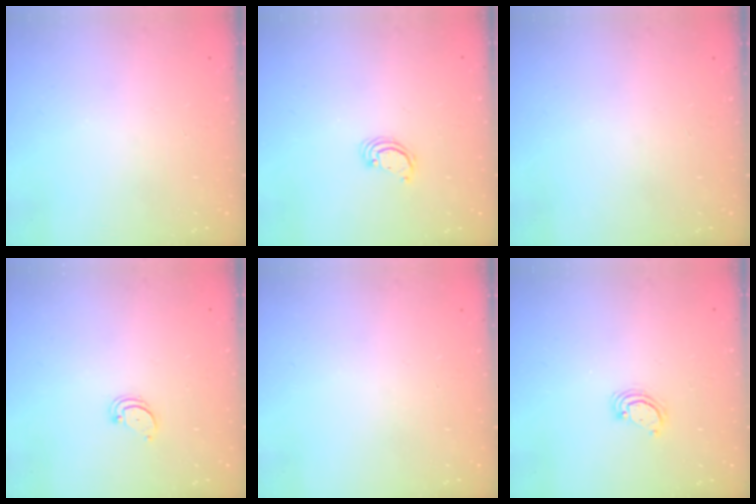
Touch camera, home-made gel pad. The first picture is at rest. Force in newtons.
{"total": 2.6, "press": 2.6, "slide": 0.2}
{"total": 0.0}
{"total": 1.8, "press": 1.8, "slide": 0.2}
{"total": 0.0}
{"total": 2.6, "press": 2.6, "slide": 0.3}